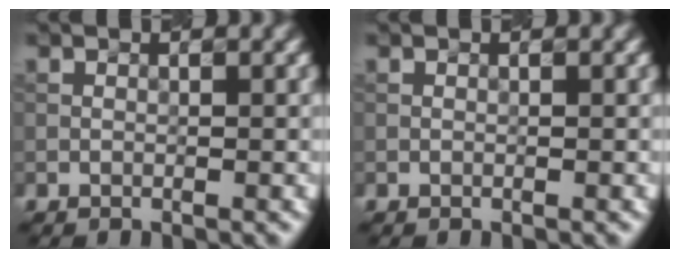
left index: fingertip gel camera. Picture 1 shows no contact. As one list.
[{"total": 0.0}]